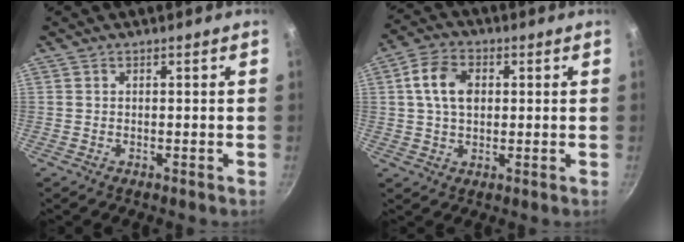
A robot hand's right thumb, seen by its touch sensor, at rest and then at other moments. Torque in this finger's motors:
{"motor_torque": [0.22, 2.02, 0.78, -0.13, 0.05]}